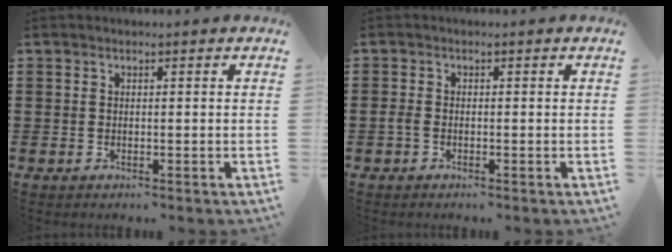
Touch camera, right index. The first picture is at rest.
{"total": 1.1, "force": [-0.6, 0.6, 0.7], "torque": [-0.024, -0.003, -0.013]}